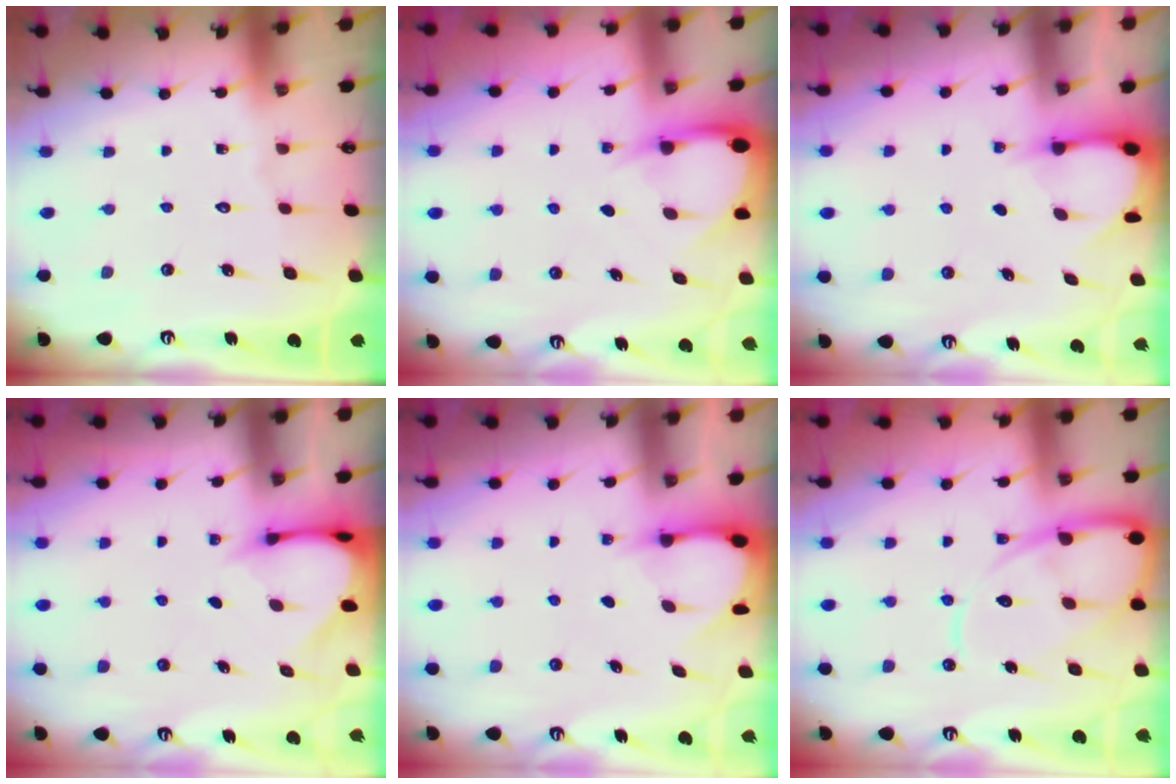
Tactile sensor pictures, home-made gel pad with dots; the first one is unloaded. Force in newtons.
{"total": 4.2, "press": 4.1, "slide": 0.4}
{"total": 3.2, "press": 3.2, "slide": 0.3}
{"total": 3.3, "press": 3.3, "slide": 0.2}
{"total": 3.2, "press": 3.2, "slide": 0.3}
{"total": 12.5, "press": 12.5, "slide": 1.2}